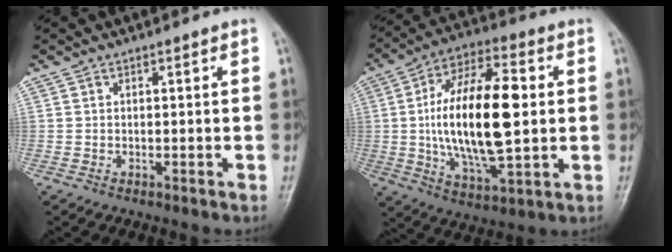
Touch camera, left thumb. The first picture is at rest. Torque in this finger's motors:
{"motor_torque": [1.41, 3.60, 2.53, 0.03, 0.29]}